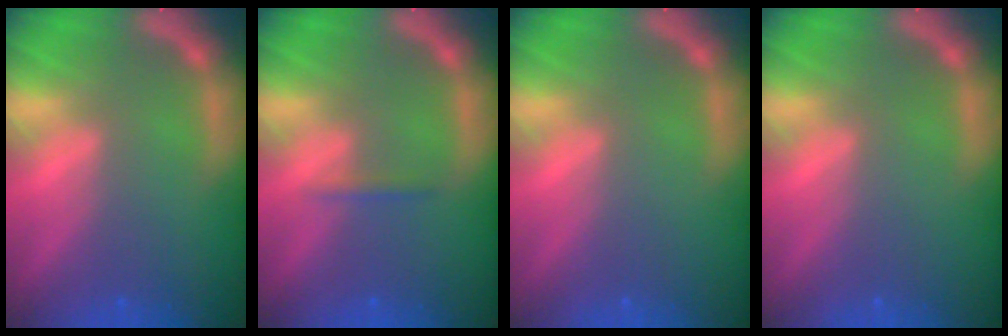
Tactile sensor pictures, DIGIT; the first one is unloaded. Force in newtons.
{"total": 0.9}
{"total": 0.0}
{"total": 0.0}